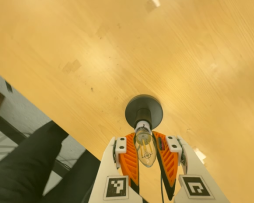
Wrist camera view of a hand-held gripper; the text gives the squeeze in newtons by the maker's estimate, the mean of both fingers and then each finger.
{"total": 28.8, "left": 30.2, "right": 27.4}